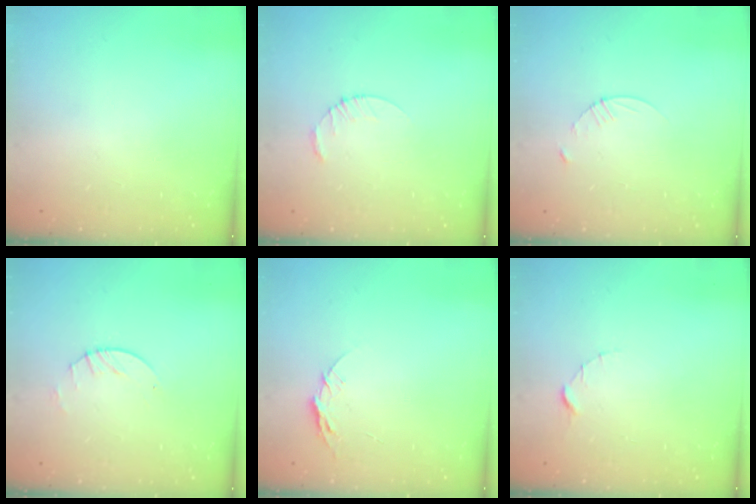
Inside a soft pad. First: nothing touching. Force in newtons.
{"total": 2.5, "press": 2.5, "slide": 0.3}
{"total": 3.4, "press": 3.3, "slide": 0.3}
{"total": 2.6, "press": 2.5, "slide": 0.4}
{"total": 6.5, "press": 6.5, "slide": 0.6}
{"total": 1.5, "press": 1.5, "slide": 0.2}